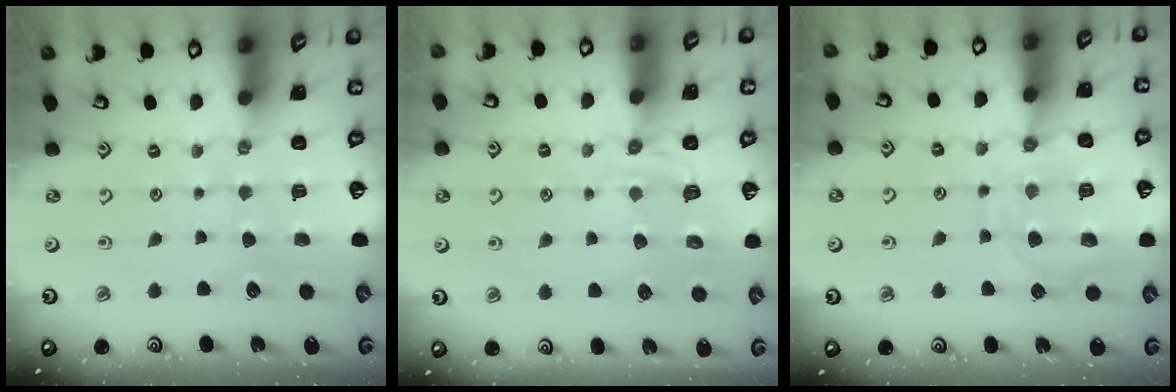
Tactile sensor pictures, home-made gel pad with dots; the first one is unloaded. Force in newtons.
{"total": 4.2, "press": 3.5, "slide": 2.3}
{"total": 12.2, "press": 12.1, "slide": 1.1}